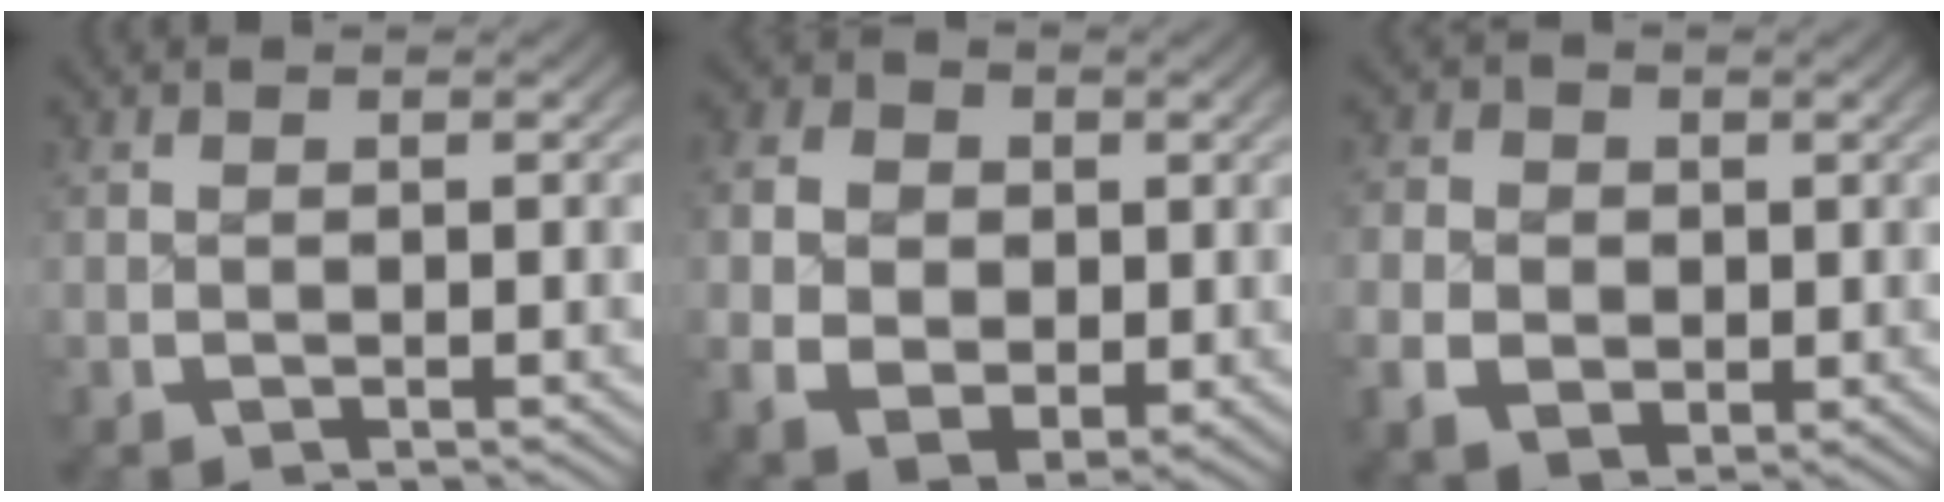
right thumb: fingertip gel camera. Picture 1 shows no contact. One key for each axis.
{"total": 7.3, "fx": -0.2, "fy": 5.5, "fz": 4.7, "tx": -0.102, "ty": -0.026, "tz": 0.013}
{"total": 4.6, "fx": -0.1, "fy": 3.8, "fz": 2.6, "tx": -0.055, "ty": -0.014, "tz": 0.007}